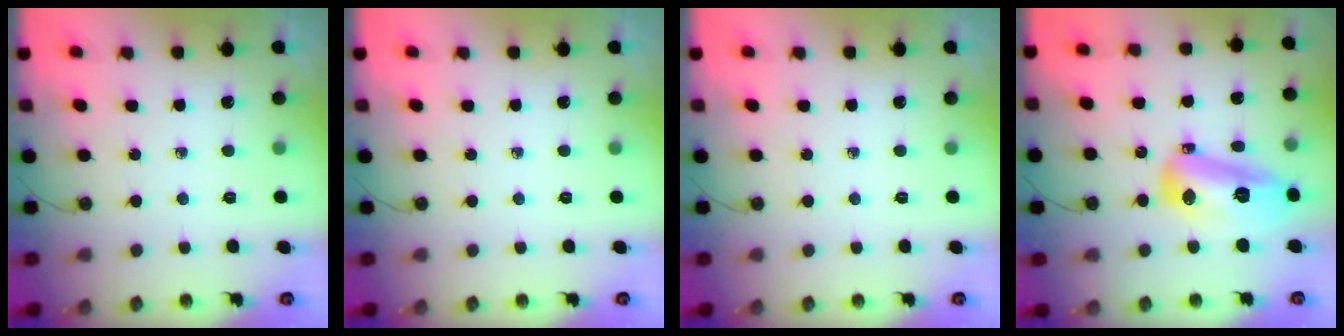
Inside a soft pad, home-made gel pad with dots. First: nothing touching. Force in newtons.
{"total": 0.0}
{"total": 0.0}
{"total": 14.9, "press": 14.8, "slide": 1.8}